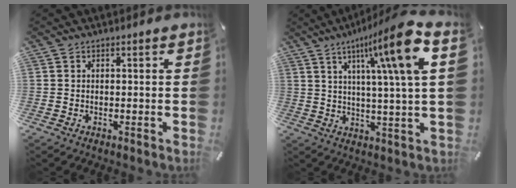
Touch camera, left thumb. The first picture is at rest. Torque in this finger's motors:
{"motor_torque": [1.19, 2.11, 1.45, -1.30, 0.49]}